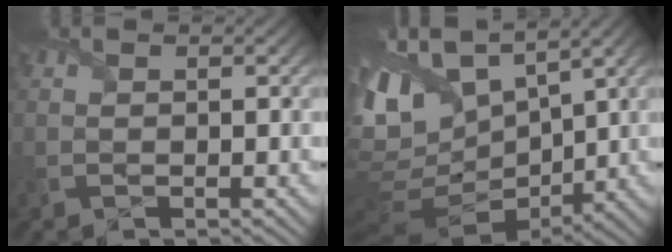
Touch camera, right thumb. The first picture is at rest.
{"total": 13.1, "force": [4.0, 7.5, 10.0], "torque": [-0.252, -0.005, 0.094]}